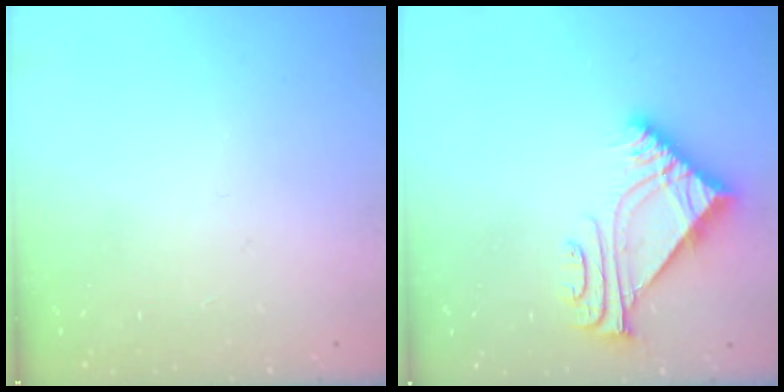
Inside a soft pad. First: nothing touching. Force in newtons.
{"total": 7.0, "press": 6.9, "slide": 0.8}